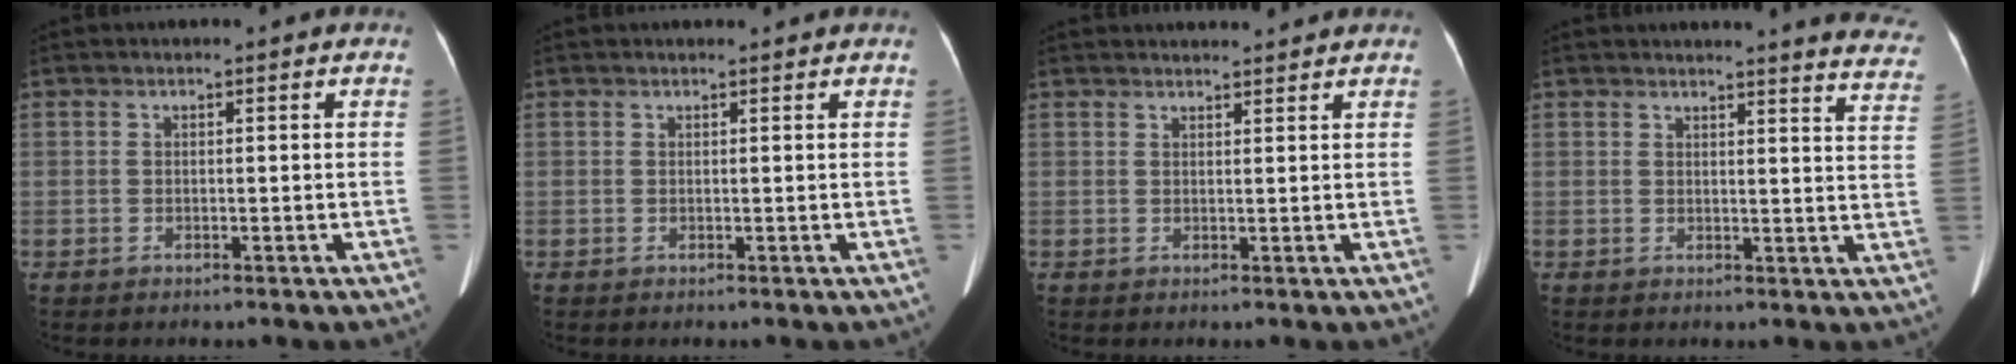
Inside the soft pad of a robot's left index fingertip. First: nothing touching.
{"total": 2.4, "force": [2.3, 0.2, 0.6], "torque": [-0.007, 0.018, 0.027]}
{"total": 6.1, "force": [5.9, 0.4, 1.4], "torque": [-0.016, 0.025, 0.069]}
{"total": 12.8, "force": [12.4, 0.5, 3.3], "torque": [-0.015, -0.074, 0.105]}